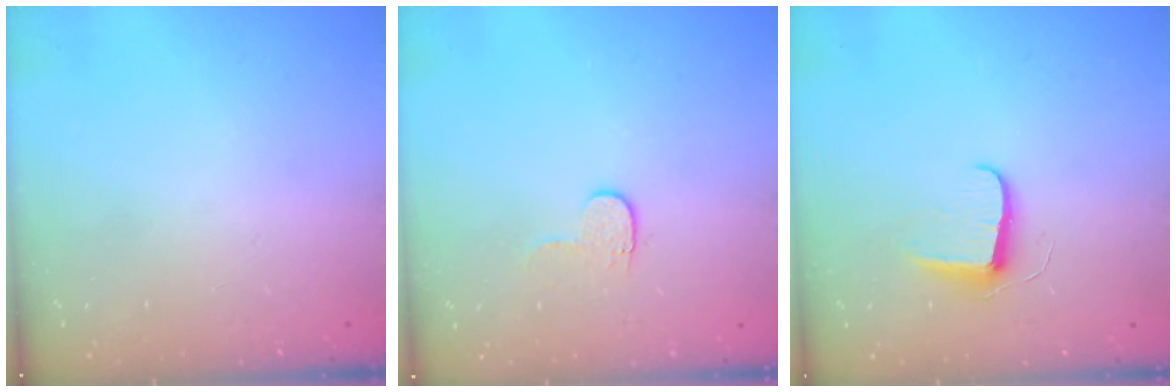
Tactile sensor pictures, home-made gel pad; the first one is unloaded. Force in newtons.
{"total": 3.6, "press": 3.6, "slide": 0.4}
{"total": 7.3, "press": 7.3, "slide": 0.4}